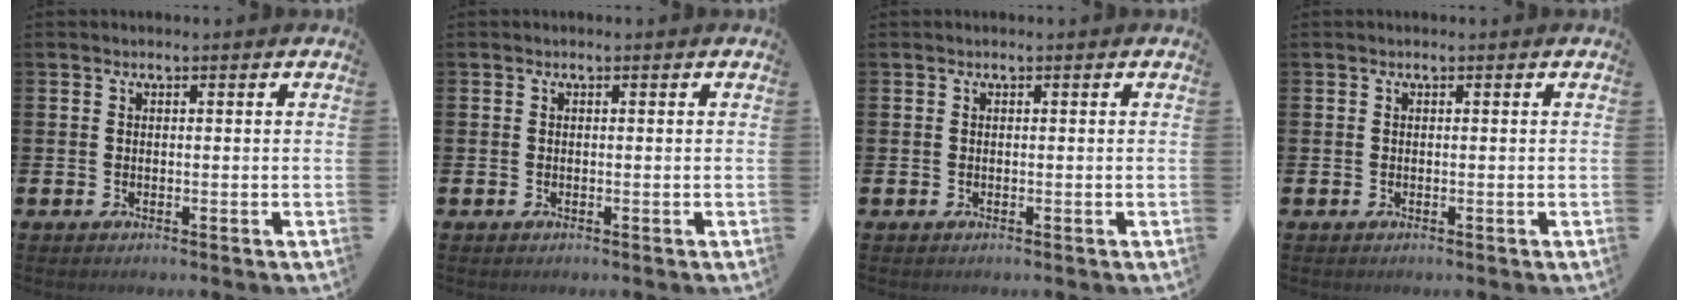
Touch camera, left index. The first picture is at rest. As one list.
[{"total": 0.0}, {"total": 0.0}, {"total": 0.0}]